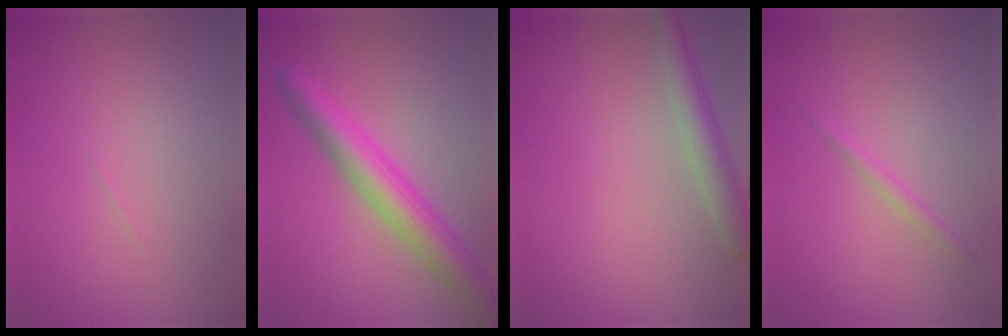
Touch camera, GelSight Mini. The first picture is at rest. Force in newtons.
{"total": 5.6, "press": 5.6, "slide": 0.1}
{"total": 3.1, "press": 3.1, "slide": 0.2}
{"total": 1.0, "press": 1.0, "slide": 0.1}